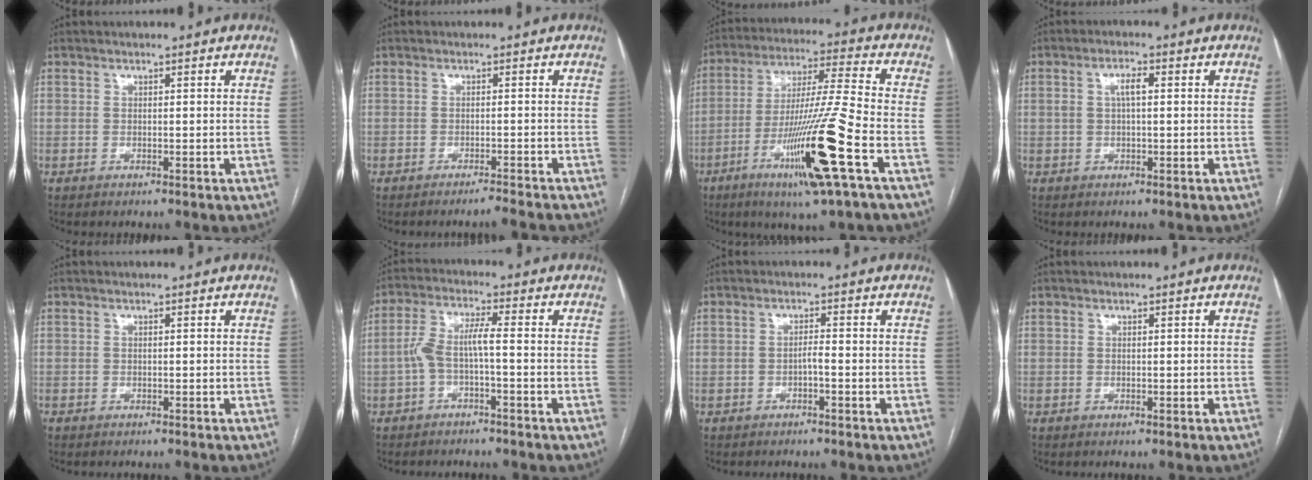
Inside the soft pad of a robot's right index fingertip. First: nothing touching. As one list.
[{"total": 3.4, "force": [-3.2, -0.6, 0.8], "torque": [-0.007, -0.007, -0.045]}, {"total": 17.6, "force": [-7.3, -0.8, 16.1], "torque": [-0.318, -0.024, -0.133]}, {"total": 2.9, "force": [0.5, 1.1, 2.6], "torque": [-0.053, 0.017, 0.010]}, {"total": 0.9, "force": [-0.8, 0.3, 0.0], "torque": [-0.002, 0.002, -0.015]}, {"total": 5.3, "force": [-1.5, 0.6, 5.1], "torque": [-0.110, 0.024, -0.028]}, {"total": 1.4, "force": [-0.8, 0.2, 1.2], "torque": [-0.020, 0.004, -0.015]}, {"total": 0.0}]